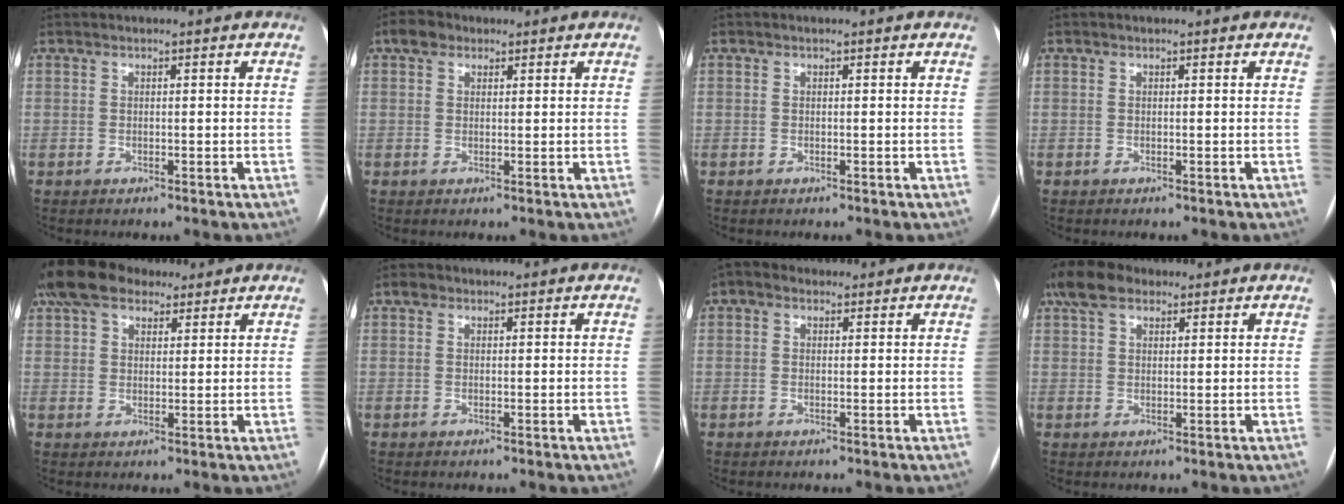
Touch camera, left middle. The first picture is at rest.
{"total": 2.8, "force": [1.7, 2.0, 1.1], "torque": [-0.024, 0.019, 0.028]}
{"total": 0.0}
{"total": 0.0}
{"total": 10.0, "force": [7.6, 4.9, 4.3], "torque": [-0.077, 0.045, 0.136]}
{"total": 1.1, "force": [0.6, 0.9, 0.3], "torque": [-0.006, 0.011, 0.009]}
{"total": 2.8, "force": [1.7, 2.0, 1.1], "torque": [-0.026, 0.029, 0.025]}
{"total": 6.4, "force": [4.4, 3.2, 3.4], "torque": [-0.077, 0.037, 0.086]}